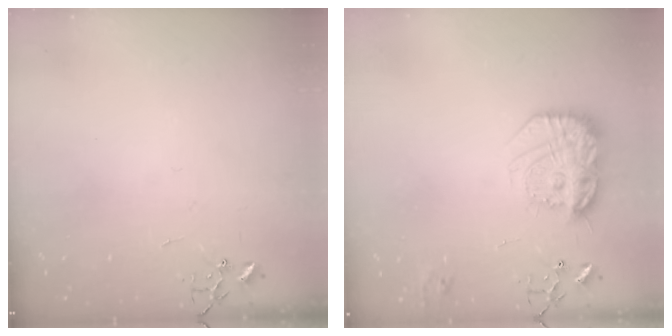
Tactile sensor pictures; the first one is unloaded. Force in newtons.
{"total": 18.0, "press": 18.0, "slide": 1.3}